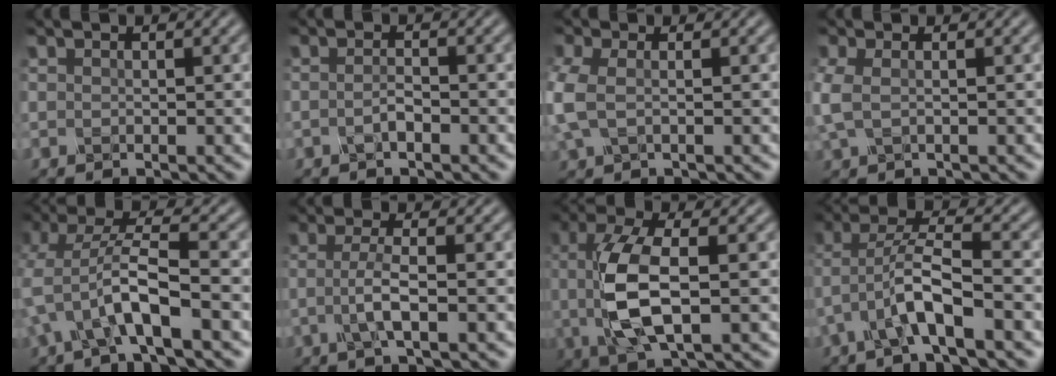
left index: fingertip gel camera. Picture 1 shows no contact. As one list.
[{"total": 1.3, "force": [-0.6, 0.3, 1.1], "torque": [-0.023, 0.001, -0.014]}, {"total": 3.6, "force": [-0.3, 2.1, 2.9], "torque": [-0.089, -0.002, -0.011]}, {"total": 2.4, "force": [0.0, 1.3, 2.0], "torque": [-0.060, 0.000, -0.003]}, {"total": 5.9, "force": [-1.9, 1.5, 5.4], "torque": [-0.108, 0.011, -0.041]}, {"total": 3.1, "force": [-0.5, 0.7, 3.0], "torque": [-0.058, 0.000, -0.015]}, {"total": 7.4, "force": [0.0, 2.7, 6.9], "torque": [-0.147, 0.000, -0.002]}, {"total": 5.0, "force": [-2.1, 1.1, 4.5], "torque": [-0.089, 0.013, -0.045]}]